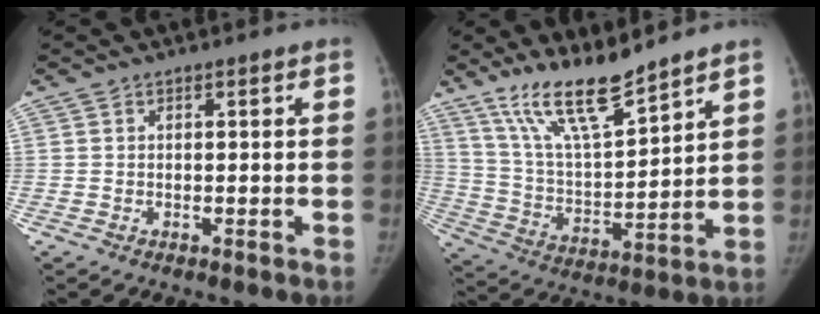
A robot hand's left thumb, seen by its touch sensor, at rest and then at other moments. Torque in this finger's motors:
{"motor_torque": [0.23, 0.16, 1.44, -1.33, 0.12]}